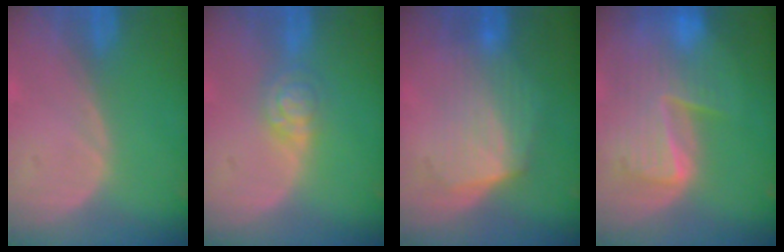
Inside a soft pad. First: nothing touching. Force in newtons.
{"total": 4.7, "press": 3.9, "slide": 2.6}
{"total": 6.9, "press": 6.3, "slide": 2.8}
{"total": 9.8, "press": 8.4, "slide": 4.9}